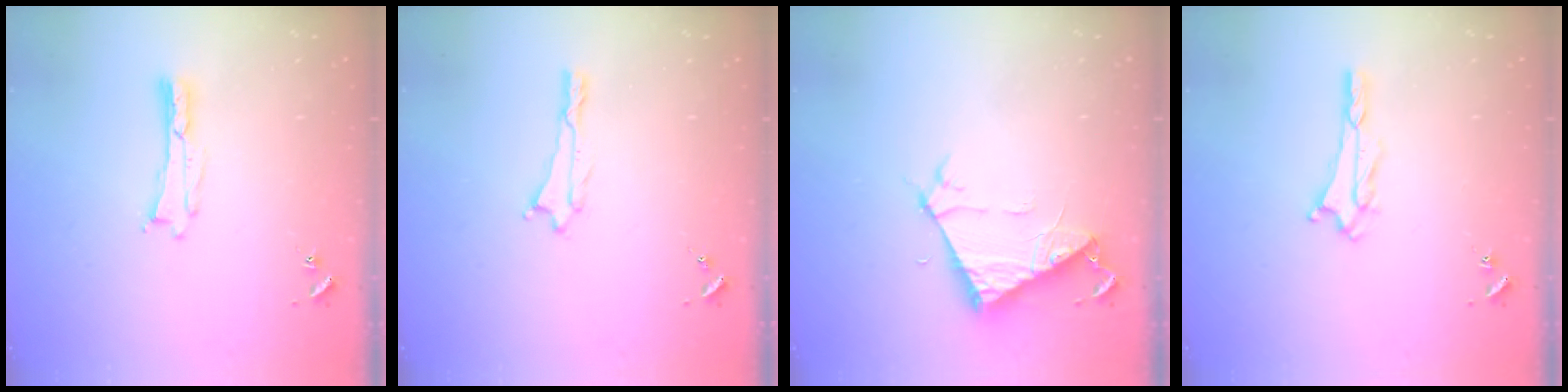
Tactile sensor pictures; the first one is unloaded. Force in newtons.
{"total": 0.0}
{"total": 6.5, "press": 6.5, "slide": 0.5}
{"total": 2.4, "press": 2.4, "slide": 0.4}